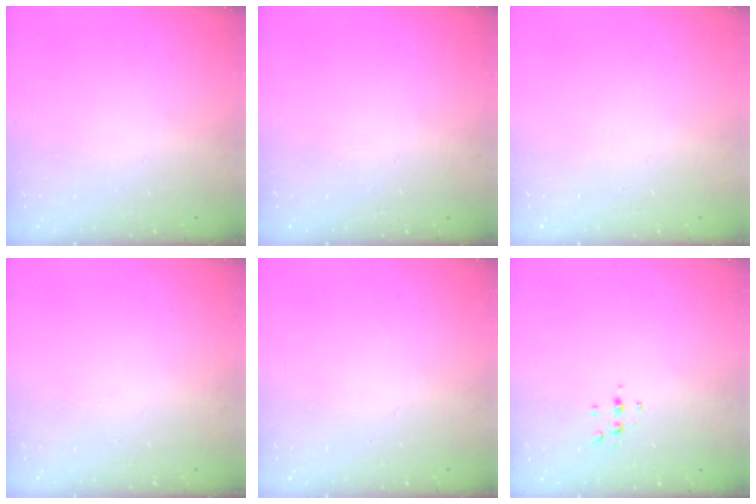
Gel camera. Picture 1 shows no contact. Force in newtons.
{"total": 0.0}
{"total": 0.0}
{"total": 0.0}
{"total": 0.0}
{"total": 4.3, "press": 4.2, "slide": 1.1}